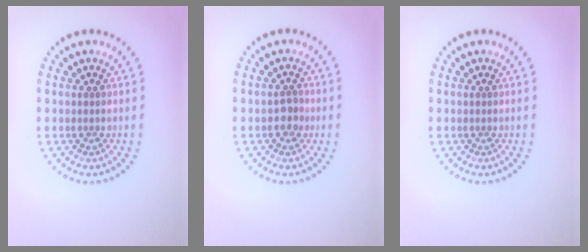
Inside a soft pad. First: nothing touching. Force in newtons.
{"total": 1.6, "press": 1.5, "slide": 0.5}
{"total": 0.0}